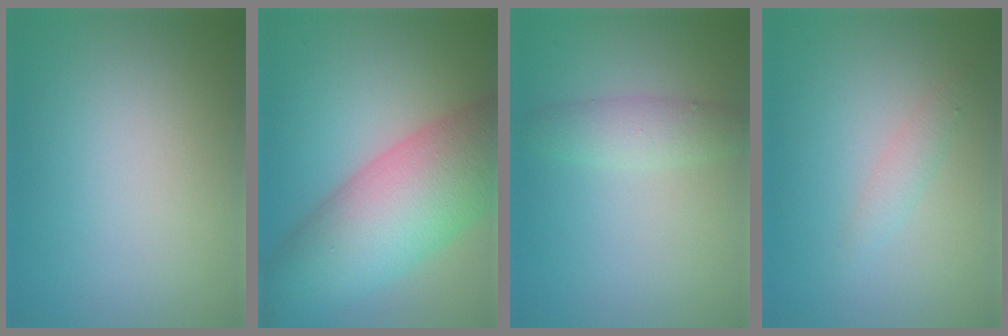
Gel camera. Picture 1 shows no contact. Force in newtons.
{"total": 12.5, "press": 12.5, "slide": 0.6}
{"total": 2.4, "press": 2.4, "slide": 0.2}
{"total": 1.3, "press": 1.3, "slide": 0.0}